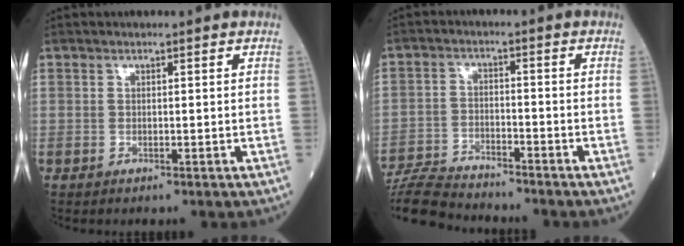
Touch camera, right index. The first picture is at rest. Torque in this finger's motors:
{"motor_torque": [-1.94, -0.20, -1.05, -0.21]}